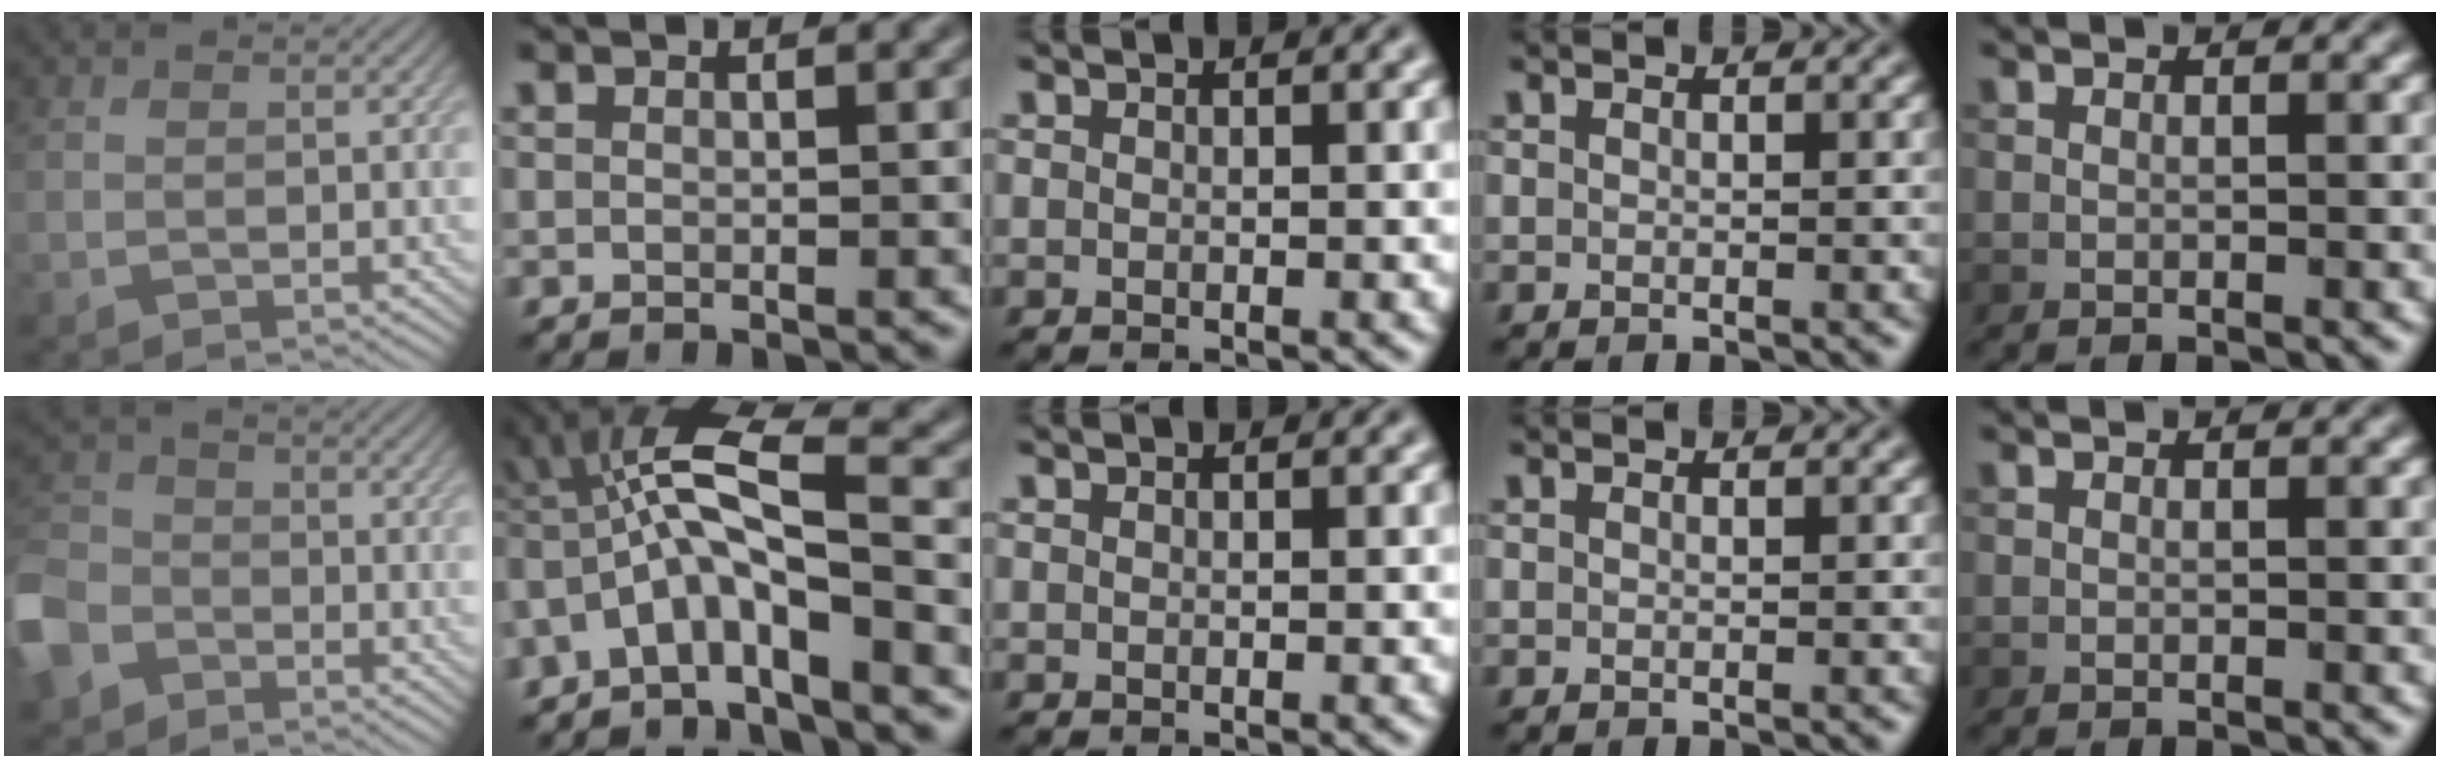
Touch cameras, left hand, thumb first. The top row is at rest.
{"thumb": {"total": 9.1, "force": [-5.0, 6.4, 4.0], "torque": [-0.128, -0.019, -0.121]}, "index": {"total": 7.0, "force": [-2.4, 2.1, 6.2], "torque": [-0.125, 0.019, -0.057]}}